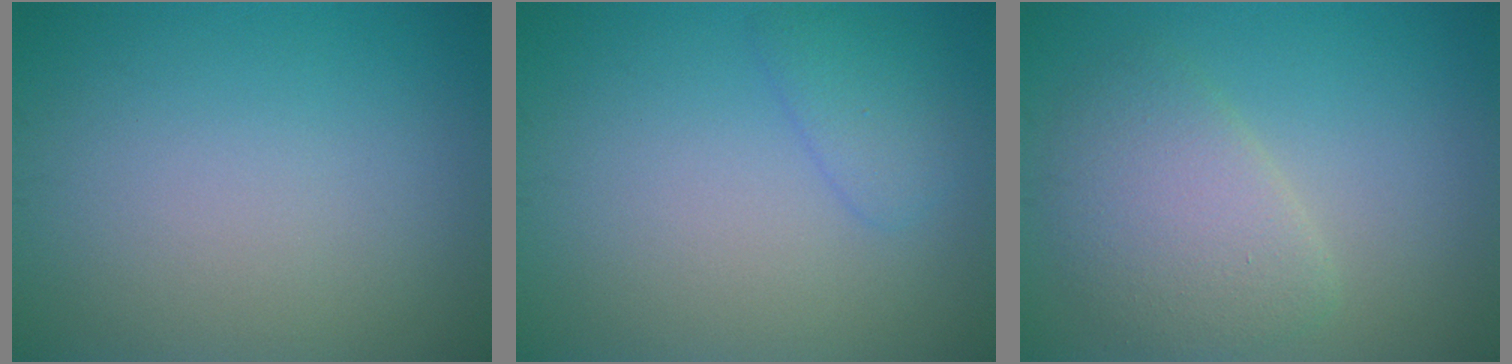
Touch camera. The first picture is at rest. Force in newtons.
{"total": 1.8, "press": 1.8, "slide": 0.2}
{"total": 4.0, "press": 3.9, "slide": 0.5}